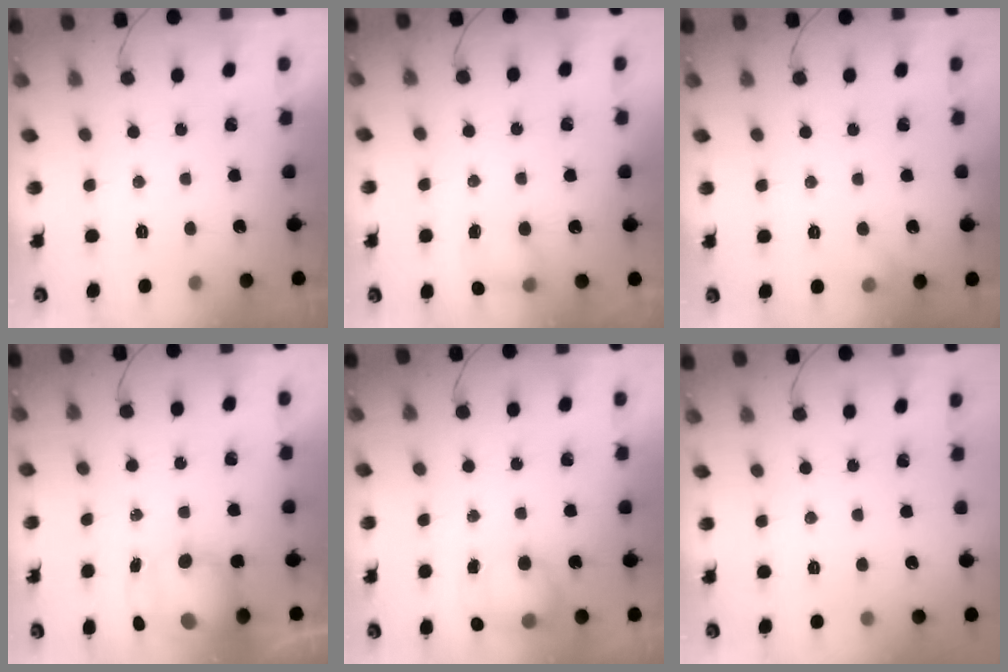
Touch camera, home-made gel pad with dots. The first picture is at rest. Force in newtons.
{"total": 4.9, "press": 4.8, "slide": 0.8}
{"total": 6.4, "press": 4.4, "slide": 4.6}
{"total": 9.2, "press": 9.1, "slide": 1.7}
{"total": 11.0, "press": 8.8, "slide": 6.6}
{"total": 0.0}